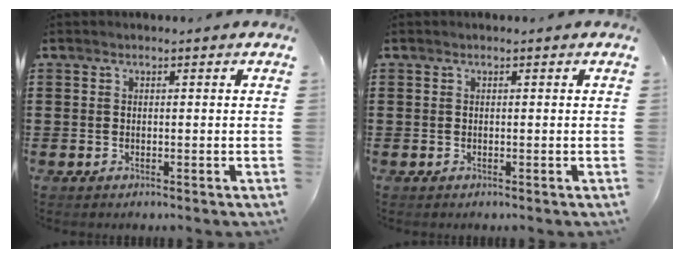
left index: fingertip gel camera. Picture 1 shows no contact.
{"total": 0.0}